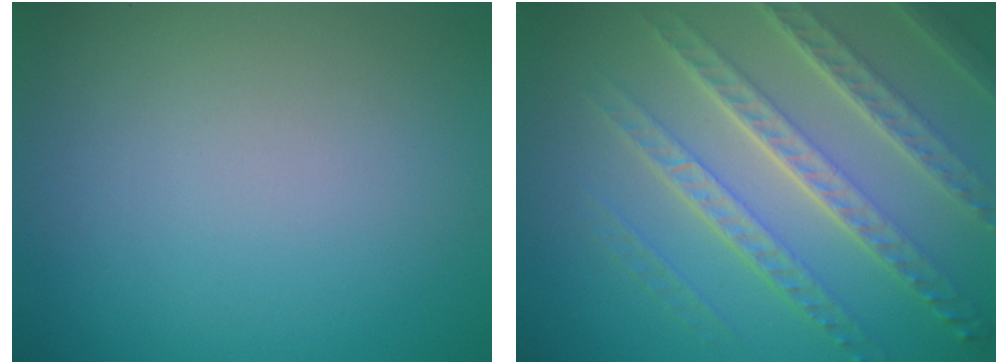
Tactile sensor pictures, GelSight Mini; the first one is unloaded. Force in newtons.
{"total": 7.4, "press": 5.3, "slide": 5.3}